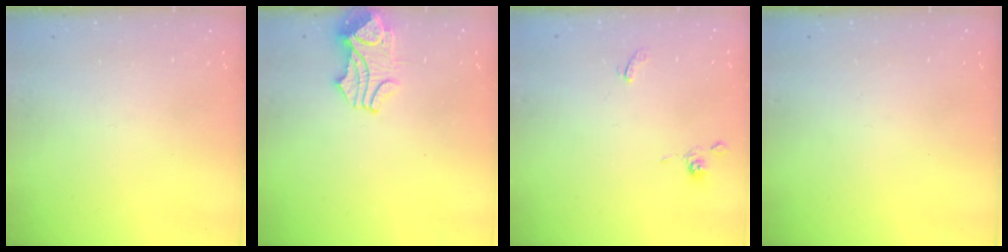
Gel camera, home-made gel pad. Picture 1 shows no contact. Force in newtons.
{"total": 1.6, "press": 1.1, "slide": 1.1}
{"total": 0.6, "press": 0.3, "slide": 0.5}
{"total": 0.0}